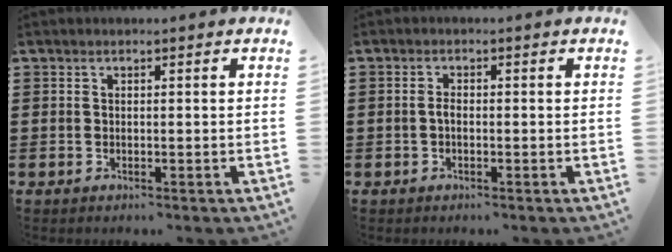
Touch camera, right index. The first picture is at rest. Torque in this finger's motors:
{"motor_torque": [0.32, 0.15, 0.21, 0.06]}